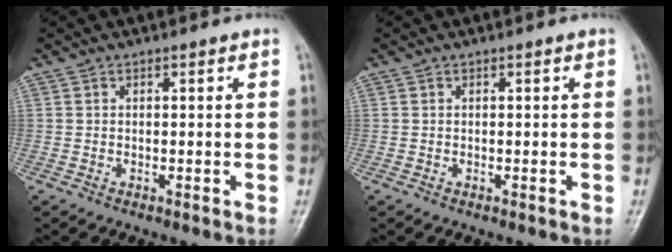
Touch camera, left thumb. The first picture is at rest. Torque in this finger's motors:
{"motor_torque": [0.00, 0.00, -0.03, 0.03, 0.00]}